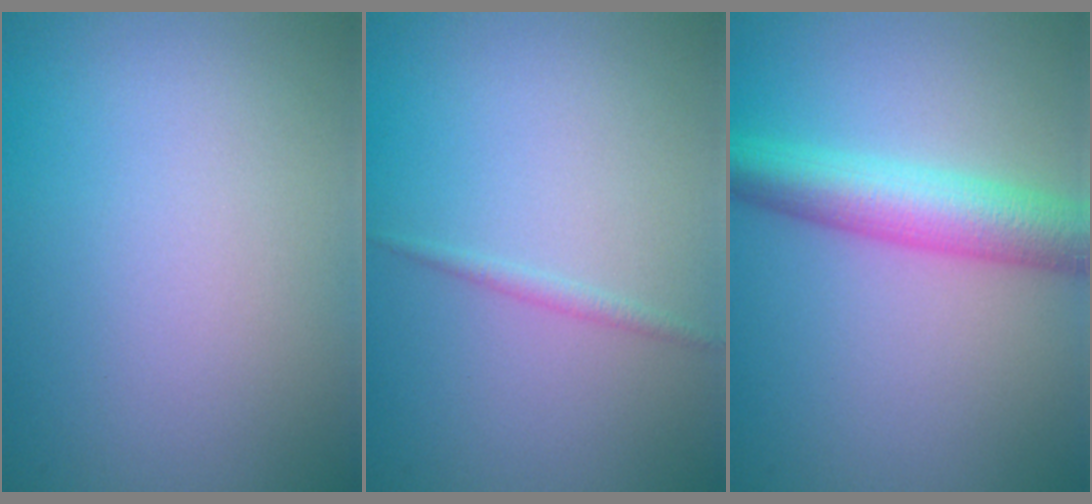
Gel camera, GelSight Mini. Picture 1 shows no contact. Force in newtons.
{"total": 0.8, "press": 0.8, "slide": 0.0}
{"total": 6.0, "press": 6.0, "slide": 0.2}